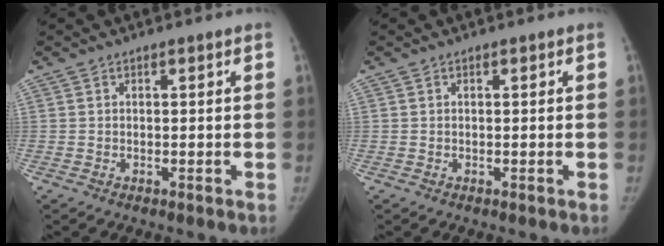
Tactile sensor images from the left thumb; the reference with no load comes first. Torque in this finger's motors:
{"motor_torque": [0.00, 0.00, 0.23, -0.20, 0.00]}